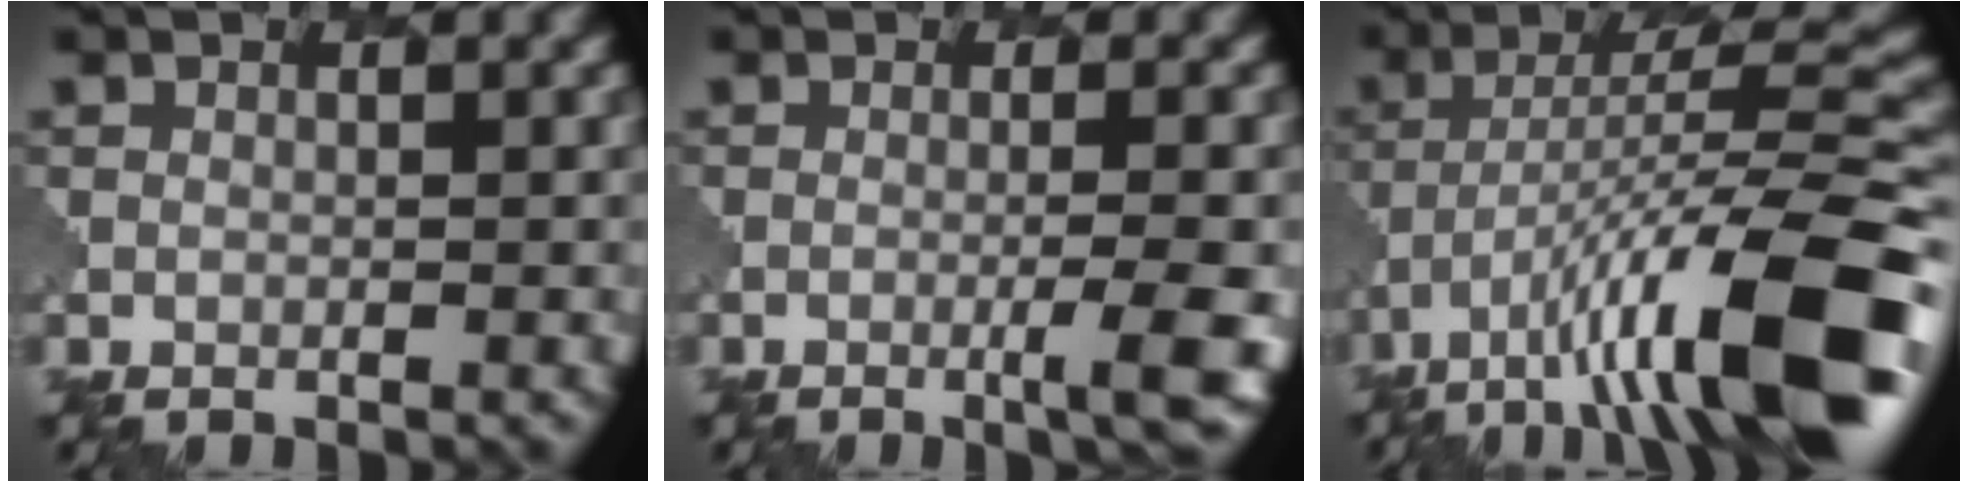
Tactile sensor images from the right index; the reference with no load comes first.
{"total": 3.7, "force": [-1.1, 0.6, 3.5], "torque": [-0.046, 0.001, -0.024]}
{"total": 13.4, "force": [-7.2, 3.1, 10.8], "torque": [-0.167, 0.009, -0.114]}